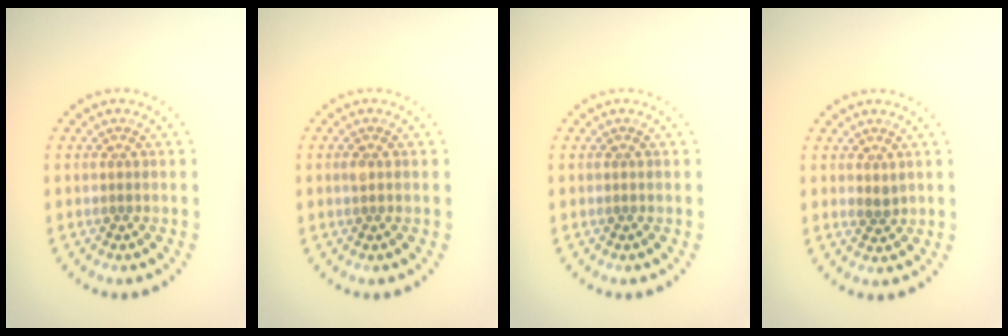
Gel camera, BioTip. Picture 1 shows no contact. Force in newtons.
{"total": 0.5, "press": 0.5, "slide": 0.3}
{"total": 0.0}
{"total": 0.8, "press": 0.8, "slide": 0.3}